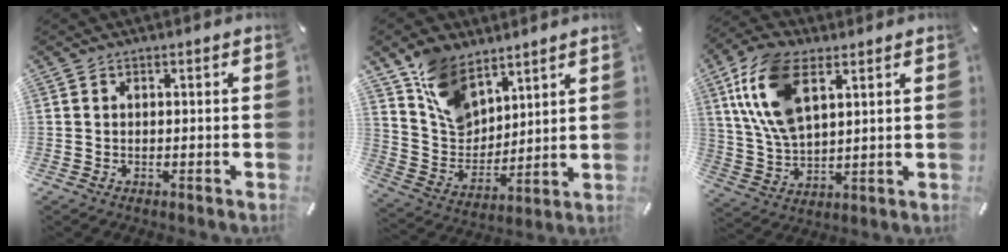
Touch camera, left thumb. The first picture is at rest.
{"total": 12.9, "force": [8.7, 8.0, 5.2], "torque": [-0.112, -0.048, 0.172]}
{"total": 14.6, "force": [6.6, 7.9, 10.4], "torque": [-0.255, -0.013, 0.114]}